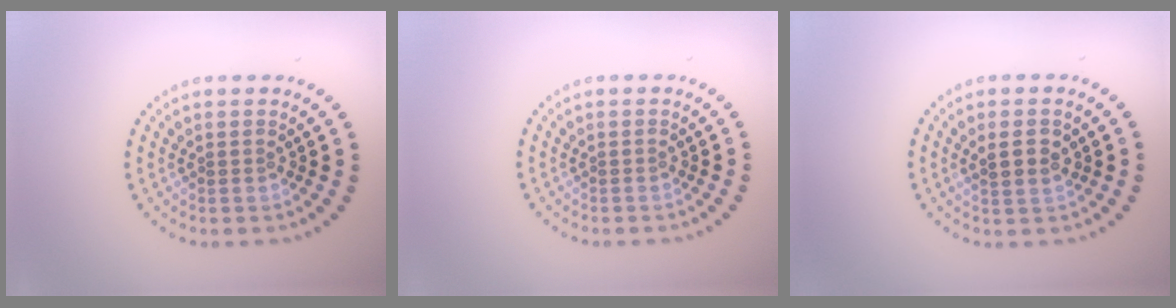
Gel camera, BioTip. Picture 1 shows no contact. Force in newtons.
{"total": 0.0}
{"total": 2.3, "press": 2.2, "slide": 0.6}